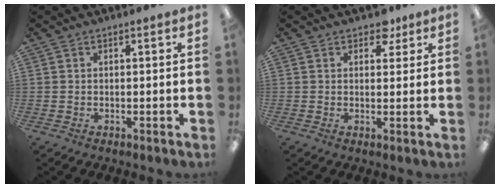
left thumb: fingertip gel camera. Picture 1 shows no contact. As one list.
[{"total": 4.6, "force": [3.2, 2.7, 2.0], "torque": [-0.014, -0.008, 0.052]}]